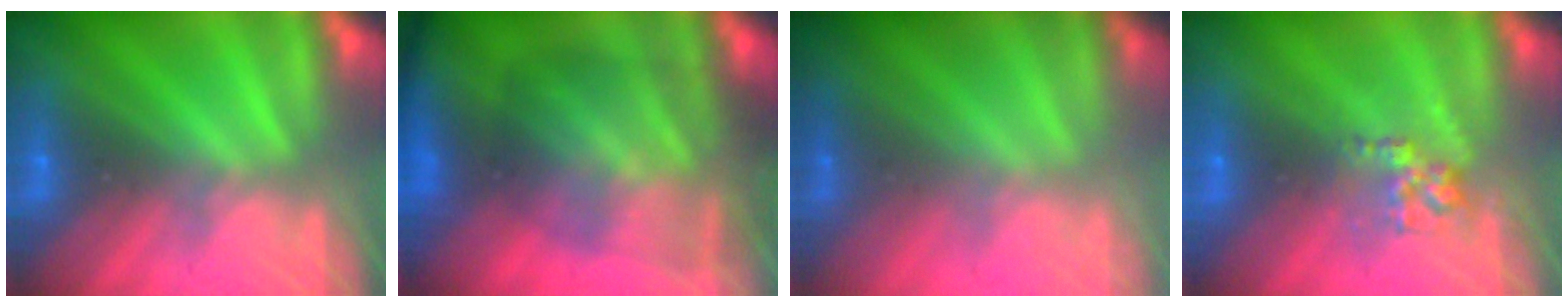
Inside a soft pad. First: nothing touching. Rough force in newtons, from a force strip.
{"total": 8.7}
{"total": 2.2}
{"total": 2.8}